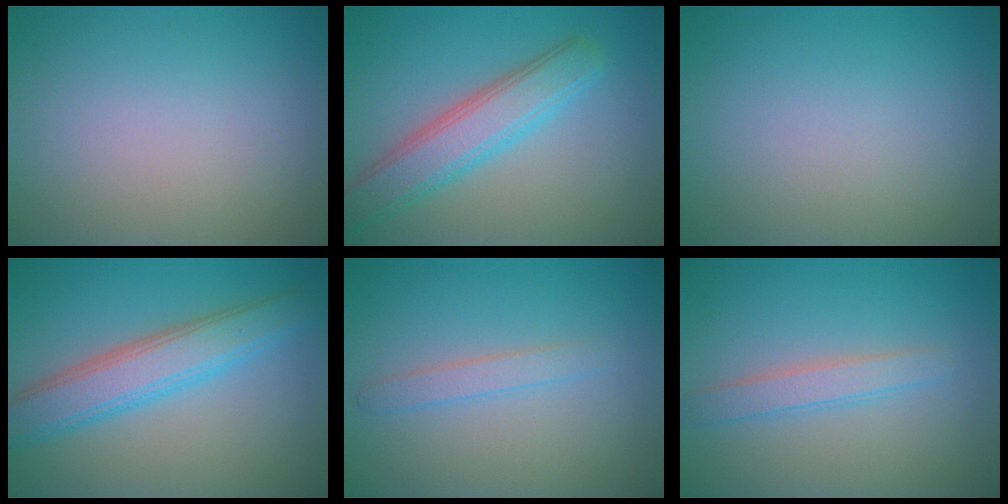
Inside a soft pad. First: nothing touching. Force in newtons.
{"total": 5.0, "press": 5.0, "slide": 0.2}
{"total": 0.0}
{"total": 5.2, "press": 5.2, "slide": 0.1}
{"total": 1.5, "press": 1.4, "slide": 0.1}
{"total": 2.1, "press": 2.1, "slide": 0.0}